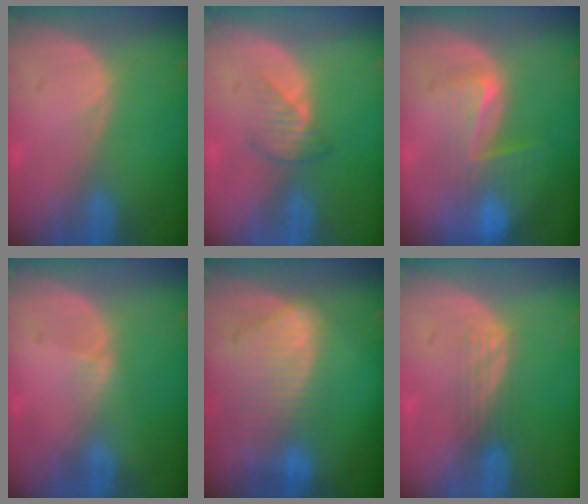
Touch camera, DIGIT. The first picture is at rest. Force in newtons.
{"total": 2.7, "press": 2.6, "slide": 0.5}
{"total": 8.2, "press": 7.1, "slide": 4.1}
{"total": 1.3, "press": 1.1, "slide": 0.8}
{"total": 9.3, "press": 8.1, "slide": 4.6}
{"total": 2.8, "press": 2.5, "slide": 1.3}